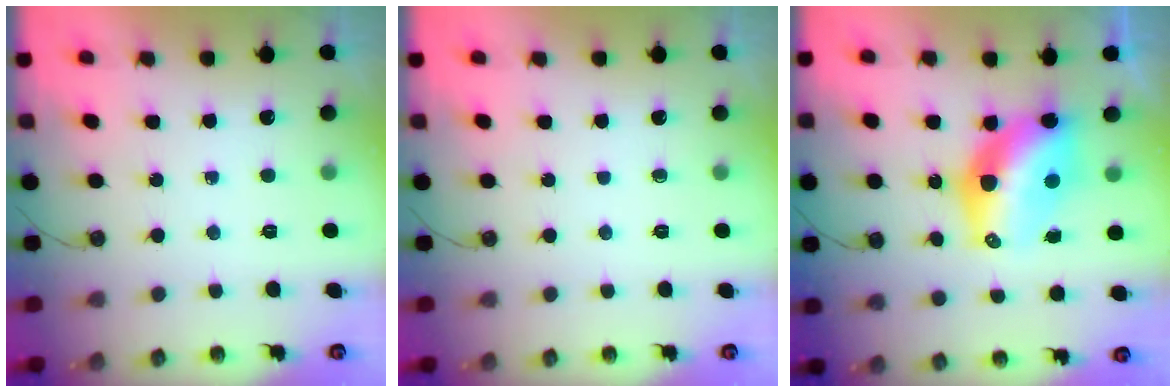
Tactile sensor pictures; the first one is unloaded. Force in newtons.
{"total": 0.0}
{"total": 12.5, "press": 12.4, "slide": 0.9}